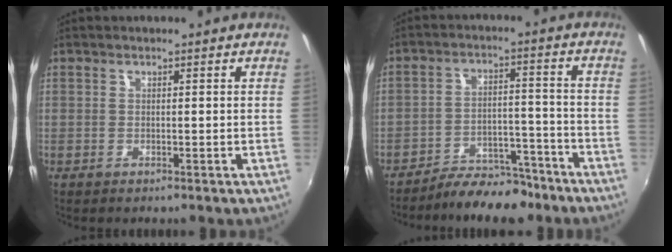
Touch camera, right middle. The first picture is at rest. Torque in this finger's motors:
{"motor_torque": [1.07, -1.06, 0.15, 0.10]}